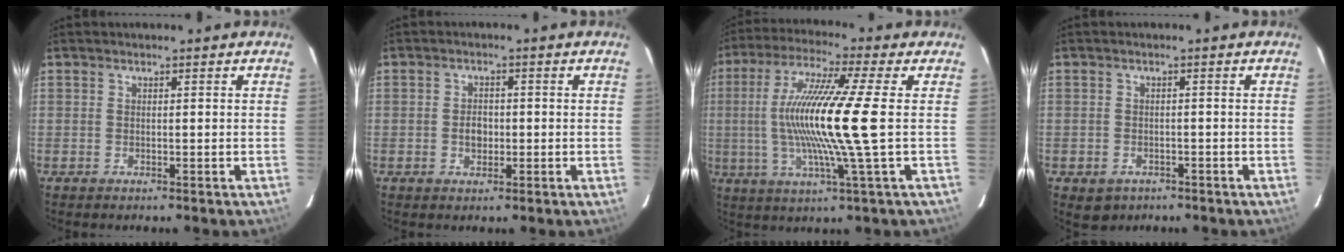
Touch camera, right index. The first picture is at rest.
{"total": 3.0, "force": [-0.5, 2.3, 1.8], "torque": [-0.031, 0.004, -0.008]}
{"total": 15.7, "force": [-0.4, -1.4, 15.6], "torque": [-0.293, -0.007, -0.009]}
{"total": 3.9, "force": [-2.0, 3.1, 1.2], "torque": [-0.031, -0.001, -0.021]}